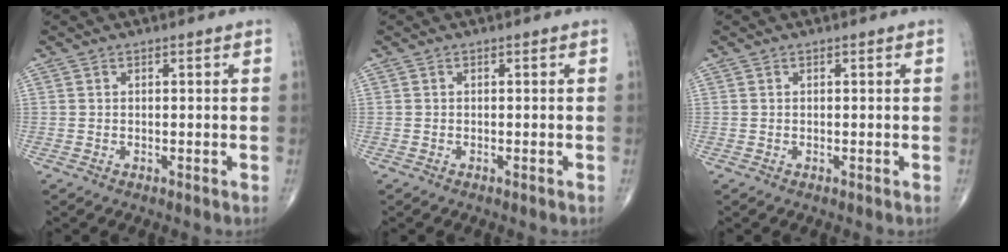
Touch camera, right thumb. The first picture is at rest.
{"total": 0.0}
{"total": 0.0}